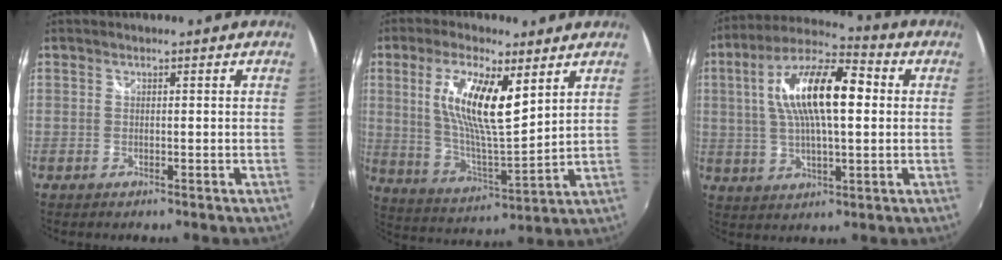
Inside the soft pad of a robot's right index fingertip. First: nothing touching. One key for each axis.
{"total": 16.1, "fx": 5.5, "fy": 4.4, "fz": 14.5, "tx": -0.269, "ty": 0.006, "tz": 0.101}
{"total": 16.8, "fx": 2.8, "fy": 5.8, "fz": 15.5, "tx": -0.284, "ty": 0.022, "tz": 0.040}